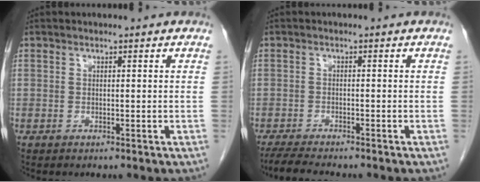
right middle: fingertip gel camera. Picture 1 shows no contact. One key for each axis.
{"total": 5.6, "fx": -4.9, "fy": 0.4, "fz": 2.6, "tx": -0.047, "ty": -0.019, "tz": -0.082}